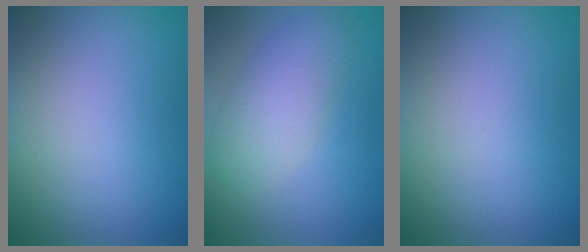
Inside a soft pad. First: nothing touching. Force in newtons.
{"total": 3.8, "press": 3.8, "slide": 0.1}
{"total": 0.0}